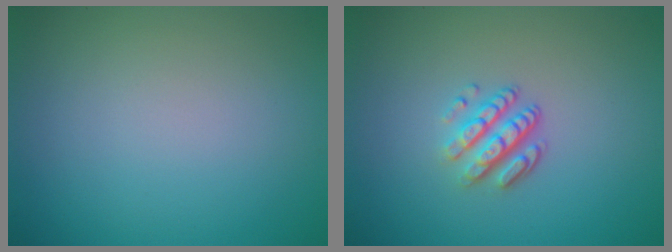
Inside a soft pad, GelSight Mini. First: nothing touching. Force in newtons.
{"total": 3.4, "press": 2.4, "slide": 2.4}